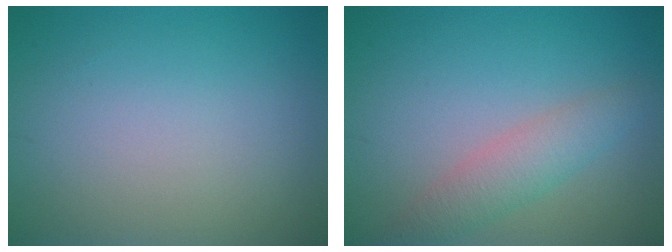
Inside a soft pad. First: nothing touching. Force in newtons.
{"total": 2.9, "press": 2.9, "slide": 0.1}